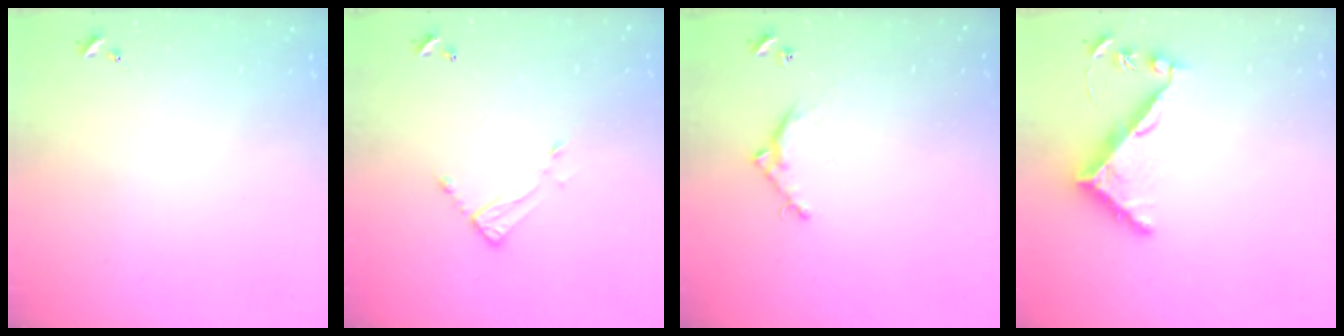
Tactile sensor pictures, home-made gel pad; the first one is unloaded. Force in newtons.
{"total": 7.3, "press": 7.3, "slide": 0.3}
{"total": 5.5, "press": 5.5, "slide": 0.3}
{"total": 8.0, "press": 8.0, "slide": 0.5}